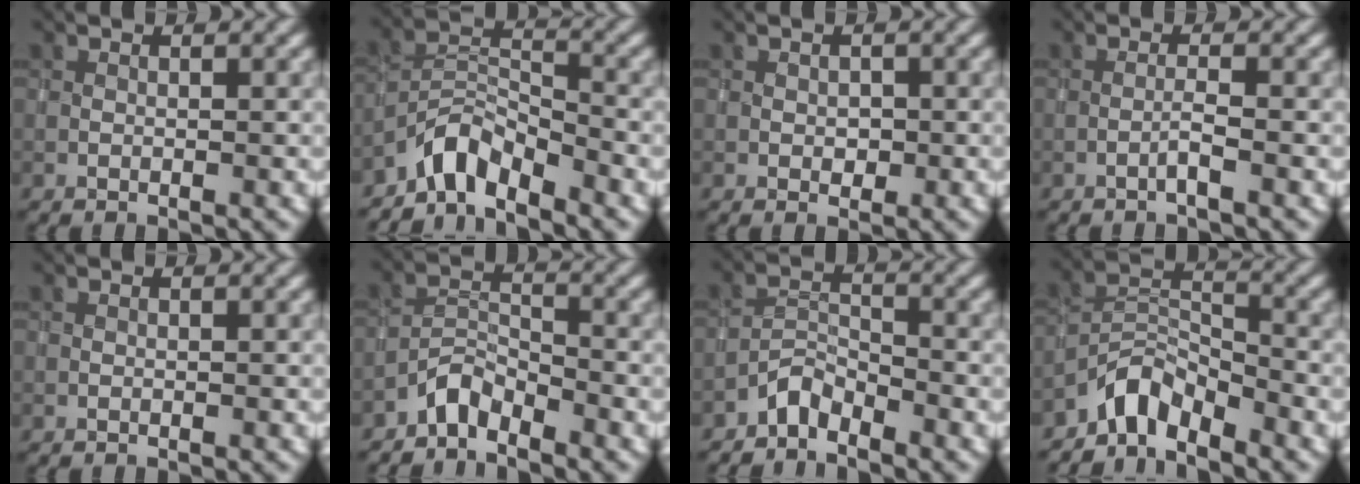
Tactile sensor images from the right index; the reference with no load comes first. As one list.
[{"total": 4.4, "force": [-3.7, 1.4, 1.8], "torque": [-0.026, 0.007, -0.083]}, {"total": 0.9, "force": [-0.1, 0.7, 0.5], "torque": [-0.006, -0.001, -0.003]}, {"total": 1.0, "force": [-0.6, -0.1, 0.8], "torque": [-0.015, 0.008, -0.015]}, {"total": 0.0}, {"total": 2.8, "force": [-2.5, 0.9, 1.0], "torque": [-0.017, 0.013, -0.055]}, {"total": 2.5, "force": [-2.2, 0.8, 0.7], "torque": [-0.012, 0.012, -0.049]}, {"total": 4.2, "force": [-3.6, 1.5, 1.6], "torque": [-0.021, 0.008, -0.080]}]